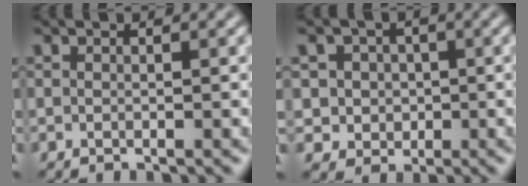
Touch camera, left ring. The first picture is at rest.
{"total": 3.7, "force": [0.6, 3.5, 1.0], "torque": [-0.004, 0.008, 0.009]}